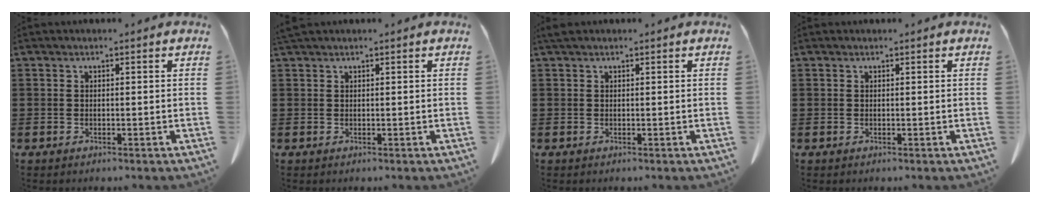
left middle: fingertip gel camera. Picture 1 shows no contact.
{"total": 0.7, "force": [0.6, 0.1, 0.3], "torque": [-0.009, -0.001, 0.013]}
{"total": 0.7, "force": [0.4, 0.3, 0.5], "torque": [-0.012, 0.003, 0.008]}
{"total": 0.0}